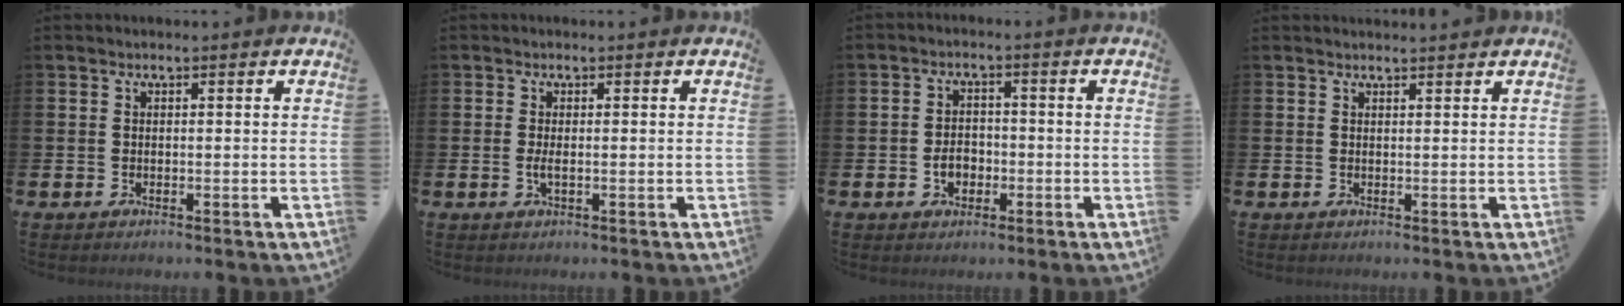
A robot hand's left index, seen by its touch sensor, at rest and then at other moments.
{"total": 1.1, "force": [-0.1, 0.2, 1.1], "torque": [-0.023, 0.001, -0.002]}
{"total": 2.8, "force": [-0.9, 2.2, 1.6], "torque": [-0.020, -0.003, -0.023]}
{"total": 1.2, "force": [1.2, 0.0, 0.1], "torque": [0.011, -0.008, 0.019]}